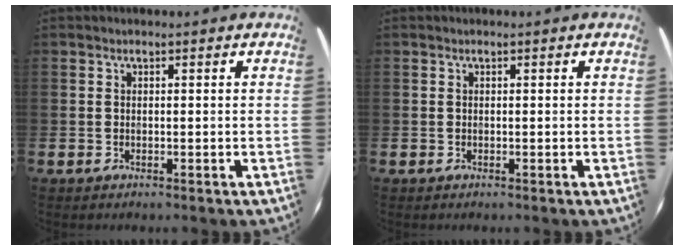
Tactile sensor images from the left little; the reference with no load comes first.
{"total": 0.0}